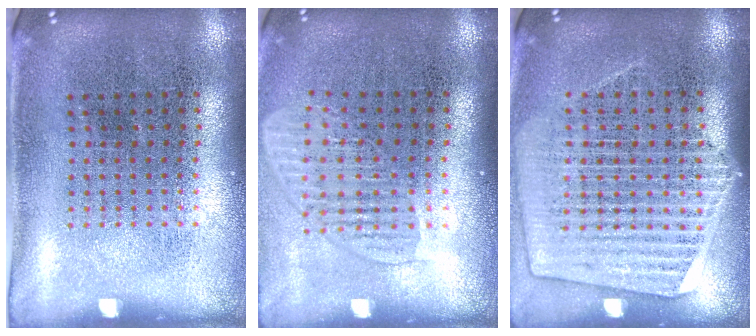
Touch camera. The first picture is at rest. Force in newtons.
{"total": 1.6, "press": 1.4, "slide": 0.8}
{"total": 1.6, "press": 1.4, "slide": 0.7}